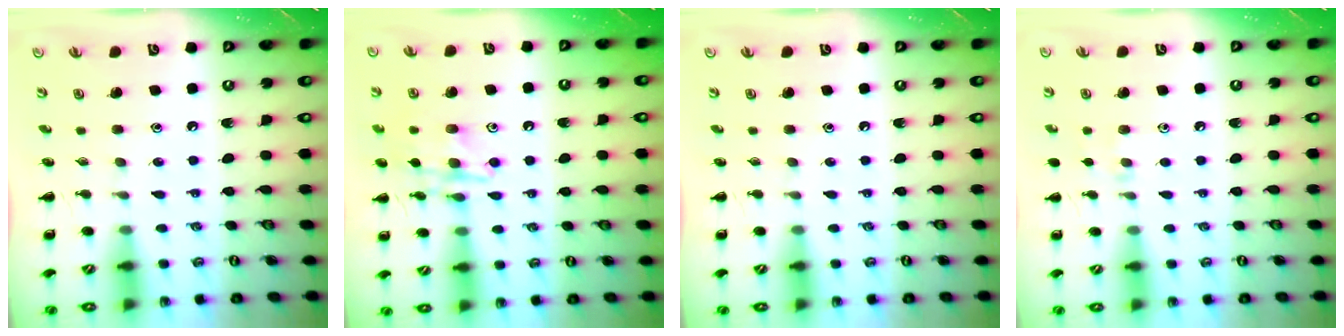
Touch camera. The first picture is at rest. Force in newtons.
{"total": 14.0, "press": 14.0, "slide": 1.1}
{"total": 0.0}
{"total": 5.2, "press": 4.8, "slide": 1.8}